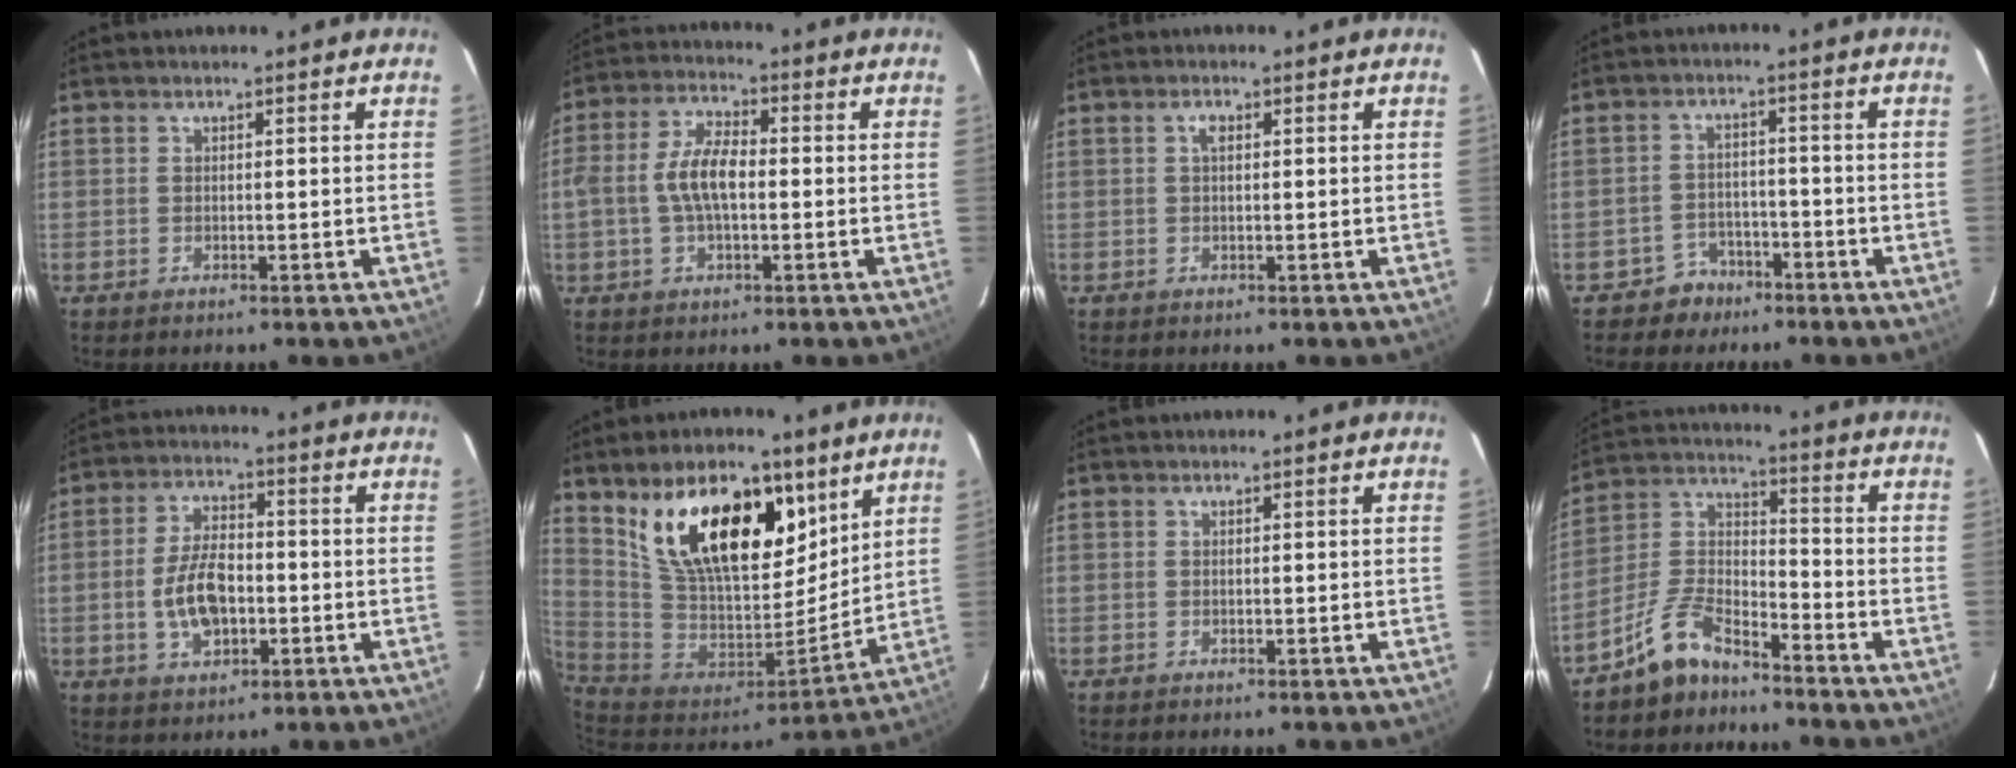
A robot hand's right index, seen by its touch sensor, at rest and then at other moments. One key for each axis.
{"total": 8.1, "fx": -0.7, "fy": 3.9, "fz": 7.1, "tx": -0.143, "ty": 0.015, "tz": -0.013}
{"total": 1.3, "fx": 0.3, "fy": 0.7, "fz": 1.1, "tx": -0.020, "ty": 0.005, "tz": 0.004}
{"total": 4.9, "fx": -3.6, "fy": 3.3, "fz": 0.2, "tx": -0.012, "ty": 0.021, "tz": -0.059}
{"total": 9.5, "fx": -1.9, "fy": 5.3, "fz": 7.7, "tx": -0.150, "ty": 0.009, "tz": -0.026}
{"total": 23.3, "fx": 12.0, "fy": 12.0, "fz": 15.9, "tx": -0.303, "ty": 0.029, "tz": 0.226}
{"total": 0.0}
{"total": 9.5, "fx": -7.4, "fy": 3.8, "fz": 4.6, "tx": -0.111, "ty": 0.034, "tz": -0.149}